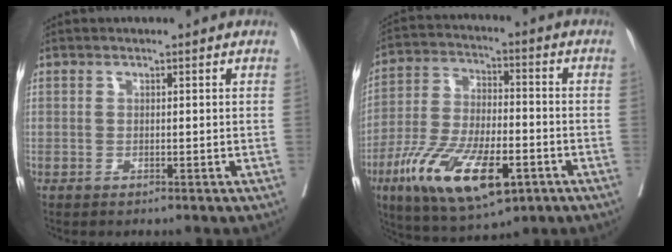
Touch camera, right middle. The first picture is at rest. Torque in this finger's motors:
{"motor_torque": [1.38, -0.76, 0.90, 0.21]}